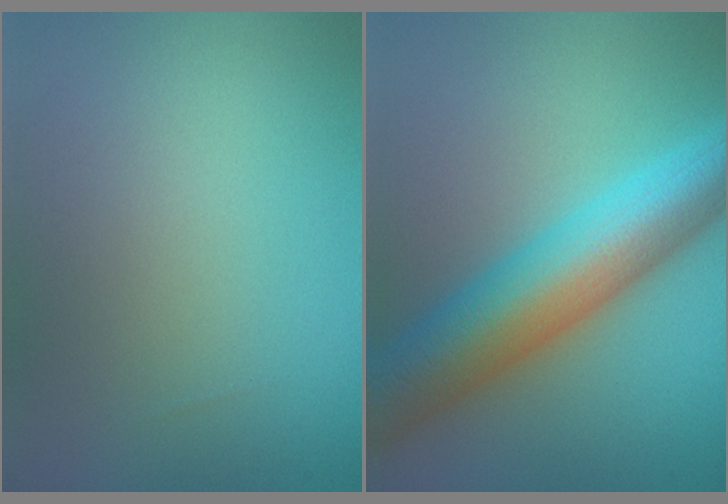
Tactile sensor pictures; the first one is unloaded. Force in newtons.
{"total": 10.5, "press": 10.5, "slide": 0.1}